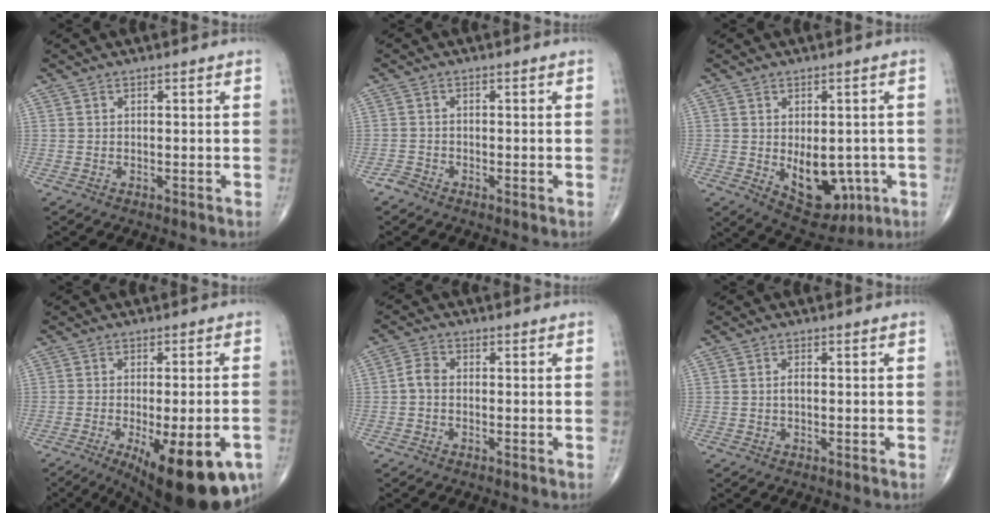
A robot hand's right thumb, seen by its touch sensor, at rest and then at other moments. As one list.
[{"total": 1.3, "force": [-1.1, 0.5, 0.3], "torque": [-0.004, -0.002, -0.027]}, {"total": 11.3, "force": [-2.2, 7.0, 8.6], "torque": [-0.088, -0.004, -0.012]}, {"total": 19.8, "force": [-8.7, 6.8, 16.5], "torque": [-0.185, -0.004, -0.110]}, {"total": 2.7, "force": [-0.5, 1.9, 1.9], "torque": [-0.033, 0.008, -0.019]}, {"total": 1.0, "force": [-0.1, 0.5, 0.9], "torque": [-0.017, 0.001, -0.002]}]